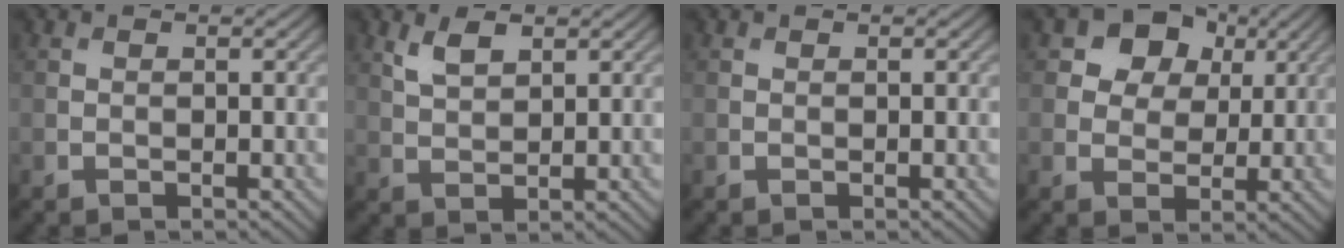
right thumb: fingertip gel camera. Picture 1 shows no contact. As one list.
[{"total": 3.3, "force": [2.0, 1.5, 2.3], "torque": [-0.054, -0.002, 0.043]}, {"total": 0.0}, {"total": 9.1, "force": [4.2, 7.1, 4.0], "torque": [-0.101, 0.011, 0.065]}]